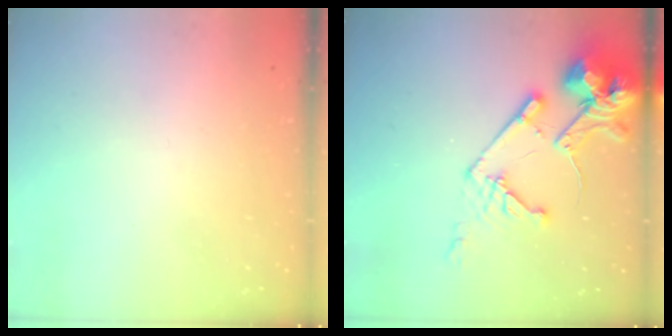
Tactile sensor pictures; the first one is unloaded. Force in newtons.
{"total": 16.1, "press": 15.9, "slide": 2.2}